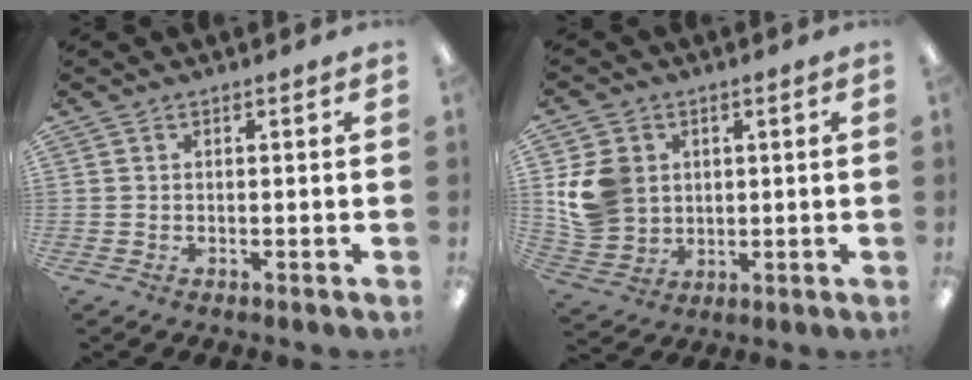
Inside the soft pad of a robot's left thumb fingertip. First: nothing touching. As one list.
[{"total": 10.4, "force": [2.2, 9.2, 4.2], "torque": [-0.093, 0.009, 0.051]}]